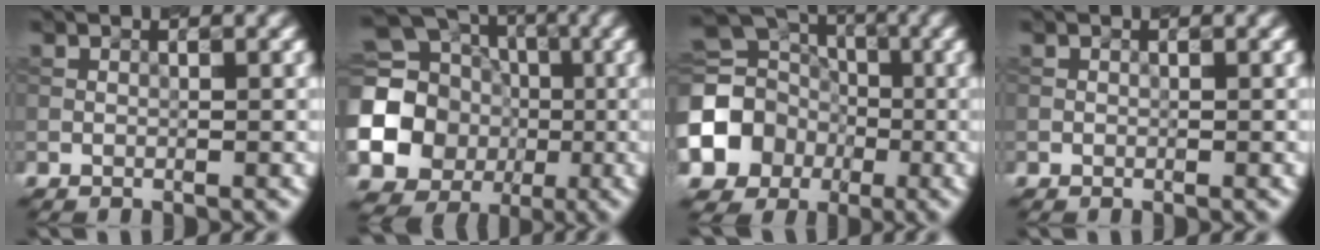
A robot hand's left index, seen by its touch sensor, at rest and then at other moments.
{"total": 20.1, "force": [-2.4, 18.9, 6.5], "torque": [-0.175, -0.011, -0.078]}
{"total": 11.7, "force": [-2.6, 10.3, 4.8], "torque": [-0.119, -0.015, -0.071]}
{"total": 0.0}